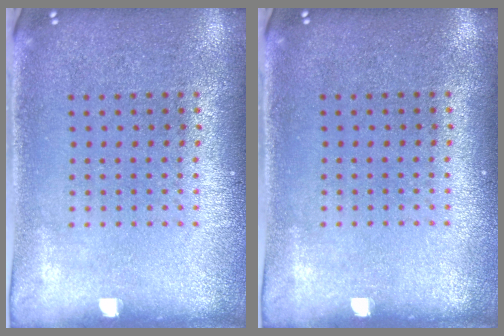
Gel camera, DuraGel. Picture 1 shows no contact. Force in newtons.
{"total": 0.0}